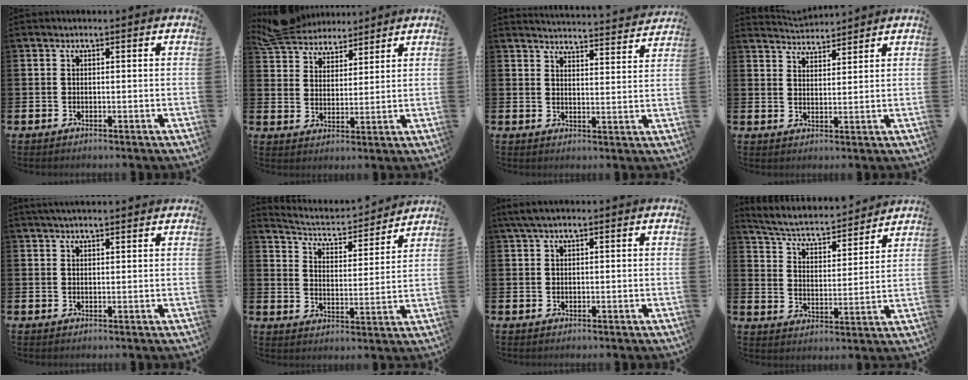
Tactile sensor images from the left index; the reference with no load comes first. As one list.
[{"total": 6.2, "force": [5.9, 1.9, 0.3], "torque": [-0.036, -0.024, 0.111]}, {"total": 4.4, "force": [4.4, 0.0, 0.2], "torque": [-0.004, -0.042, 0.074]}, {"total": 3.6, "force": [3.6, 0.3, -0.3], "torque": [0.000, -0.024, 0.065]}, {"total": 2.2, "force": [2.1, 0.3, 0.8], "torque": [-0.006, -0.004, 0.034]}, {"total": 5.1, "force": [4.9, 1.2, 1.0], "torque": [-0.049, -0.042, 0.078]}, {"total": 2.1, "force": [1.4, 0.4, 1.5], "torque": [-0.033, 0.006, 0.025]}, {"total": 5.0, "force": [4.6, 1.3, 1.5], "torque": [-0.057, -0.042, 0.072]}]